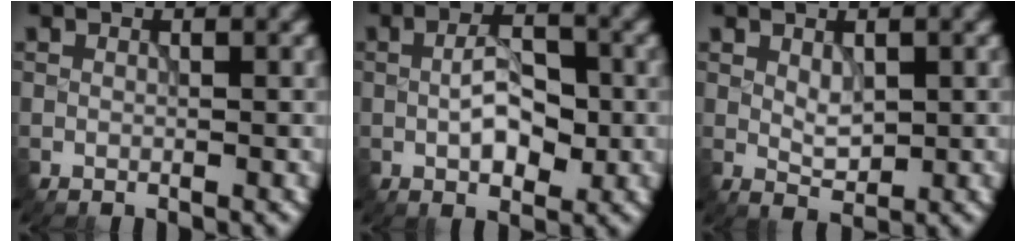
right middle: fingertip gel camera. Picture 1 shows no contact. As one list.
[{"total": 4.4, "force": [-0.4, 2.3, 3.8], "torque": [-0.070, 0.002, -0.008]}, {"total": 1.8, "force": [0.5, 1.0, 1.3], "torque": [-0.025, -0.003, 0.013]}]